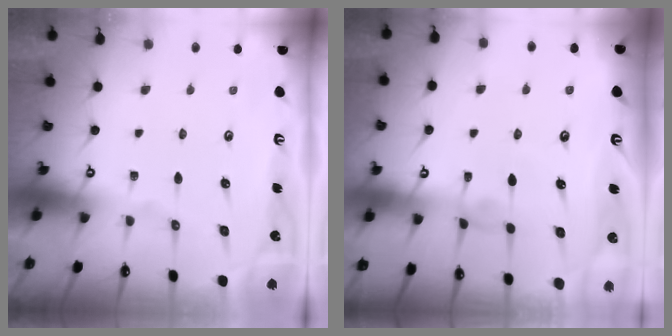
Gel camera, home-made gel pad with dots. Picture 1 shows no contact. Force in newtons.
{"total": 1.8, "press": 1.7, "slide": 0.5}